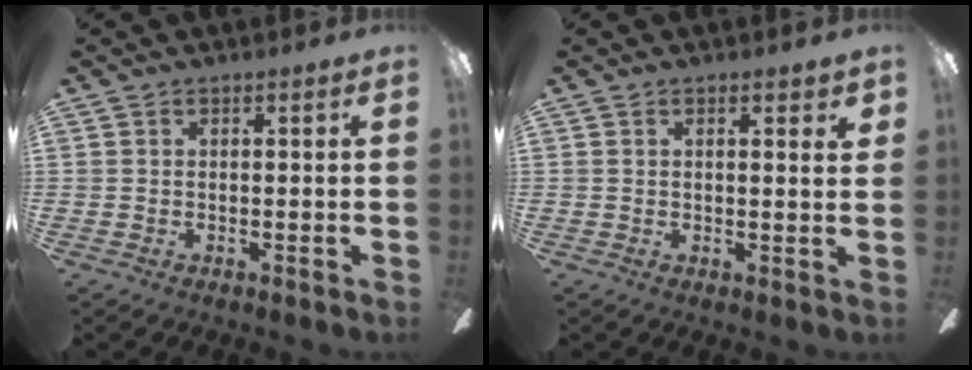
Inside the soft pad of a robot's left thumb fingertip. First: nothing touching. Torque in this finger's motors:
{"motor_torque": [0.04, -0.21, -0.21, 0.07, 0.00]}